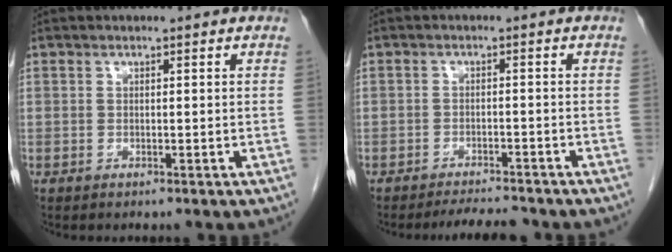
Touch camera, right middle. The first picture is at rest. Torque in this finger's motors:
{"motor_torque": [0.46, -0.37, 0.02, 0.02]}